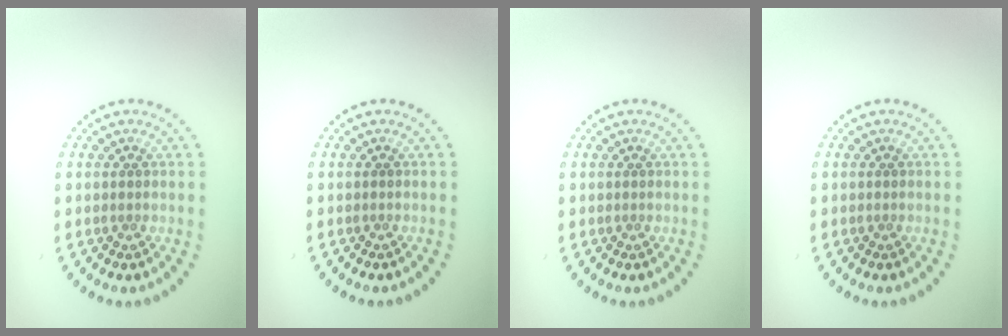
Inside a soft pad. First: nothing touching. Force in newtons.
{"total": 0.0}
{"total": 0.0}
{"total": 0.0}